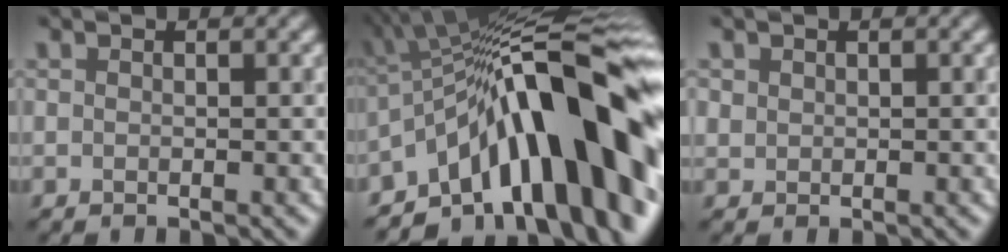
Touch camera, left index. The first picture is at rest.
{"total": 17.0, "force": [-5.2, 5.9, 15.1], "torque": [-0.173, 0.058, -0.102]}
{"total": 0.8, "force": [0.4, 0.7, 0.1], "torque": [-0.001, -0.003, 0.010]}